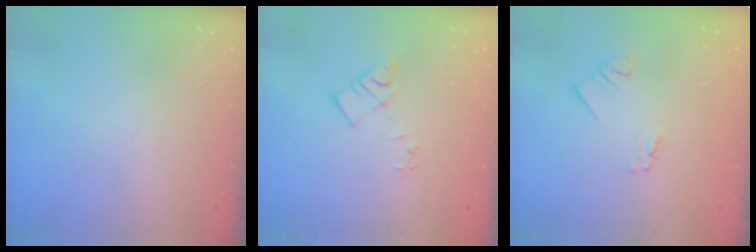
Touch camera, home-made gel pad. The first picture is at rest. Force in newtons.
{"total": 6.0, "press": 6.0, "slide": 0.2}
{"total": 1.2, "press": 1.2, "slide": 0.1}